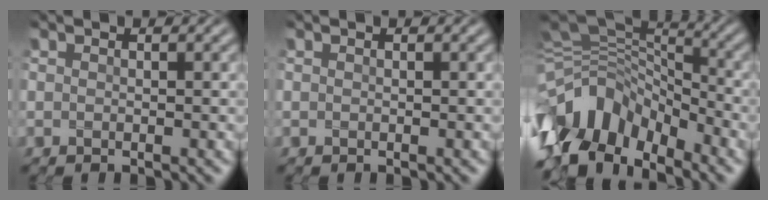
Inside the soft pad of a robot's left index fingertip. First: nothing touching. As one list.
[{"total": 0.0}, {"total": 10.6, "force": [-5.4, 6.4, 6.4], "torque": [-0.138, 0.020, -0.114]}]